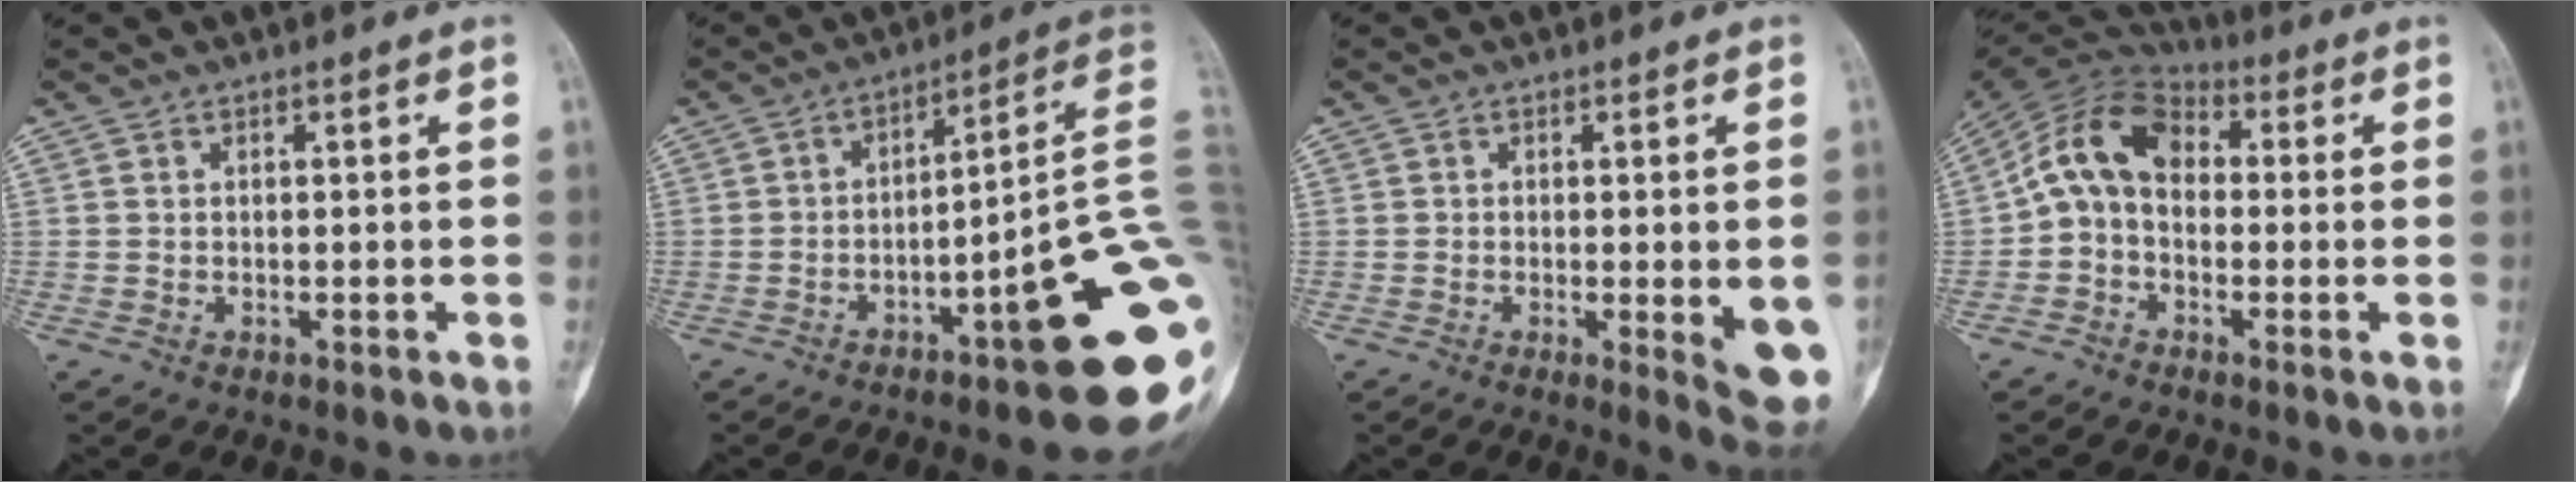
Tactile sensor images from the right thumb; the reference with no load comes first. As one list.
[{"total": 20.1, "force": [-6.0, 2.9, 19.0], "torque": [-0.183, 0.044, -0.078]}, {"total": 7.8, "force": [-1.5, 1.9, 7.4], "torque": [-0.086, -0.017, -0.015]}, {"total": 11.5, "force": [0.1, 8.4, 7.9], "torque": [-0.126, 0.035, -0.017]}]